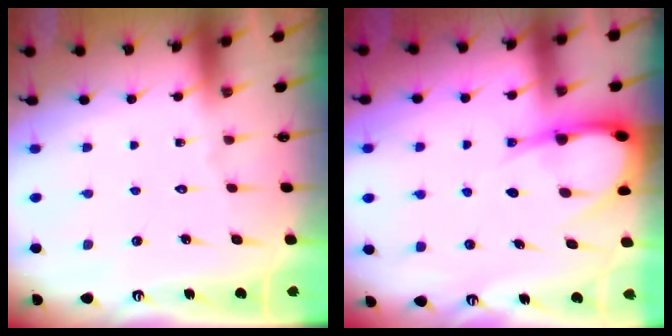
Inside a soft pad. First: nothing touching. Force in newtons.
{"total": 8.0, "press": 8.0, "slide": 0.9}